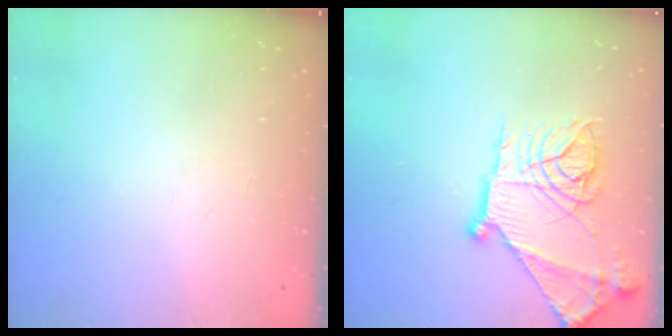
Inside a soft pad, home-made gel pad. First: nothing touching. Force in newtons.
{"total": 22.2, "press": 22.1, "slide": 2.3}